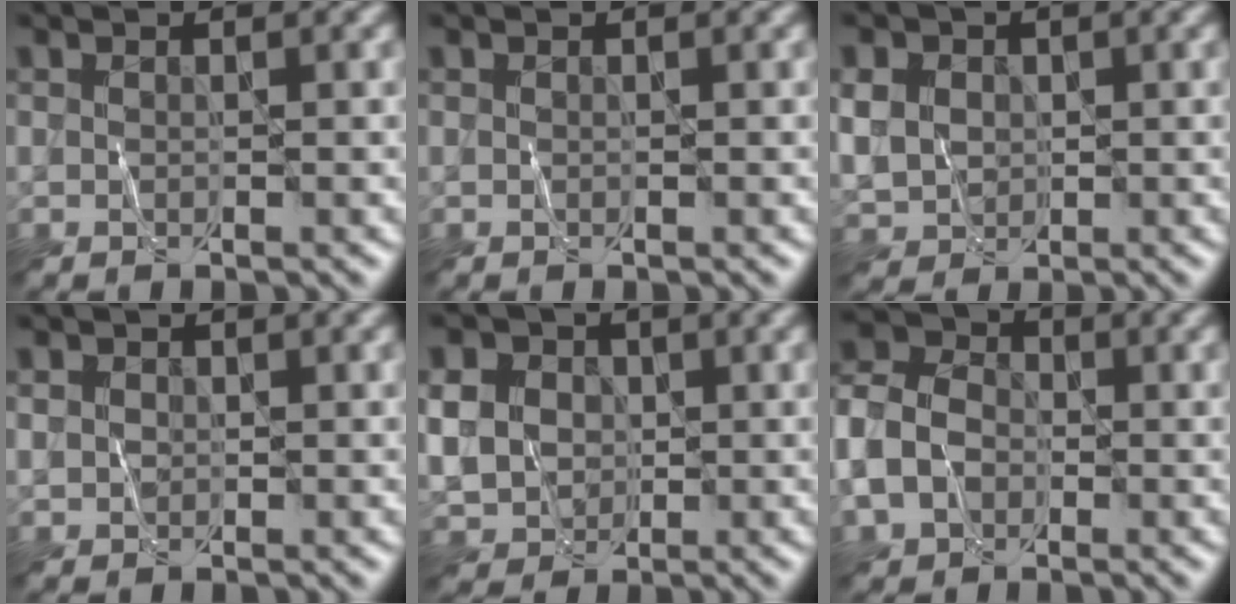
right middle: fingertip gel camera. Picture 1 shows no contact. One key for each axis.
{"total": 0.0}
{"total": 4.6, "fx": 1.0, "fy": 4.0, "fz": 2.2, "tx": -0.062, "ty": 0.009, "tz": 0.013}
{"total": 1.3, "fx": 0.2, "fy": 1.1, "fz": 0.5, "tx": -0.005, "ty": -0.001, "tz": 0.003}
{"total": 5.9, "fx": 0.8, "fy": 5.2, "fz": 2.7, "tx": -0.066, "ty": 0.015, "tz": 0.006}
{"total": 7.8, "fx": -2.2, "fy": 5.9, "fz": 4.6, "tx": -0.105, "ty": -0.011, "tz": -0.051}